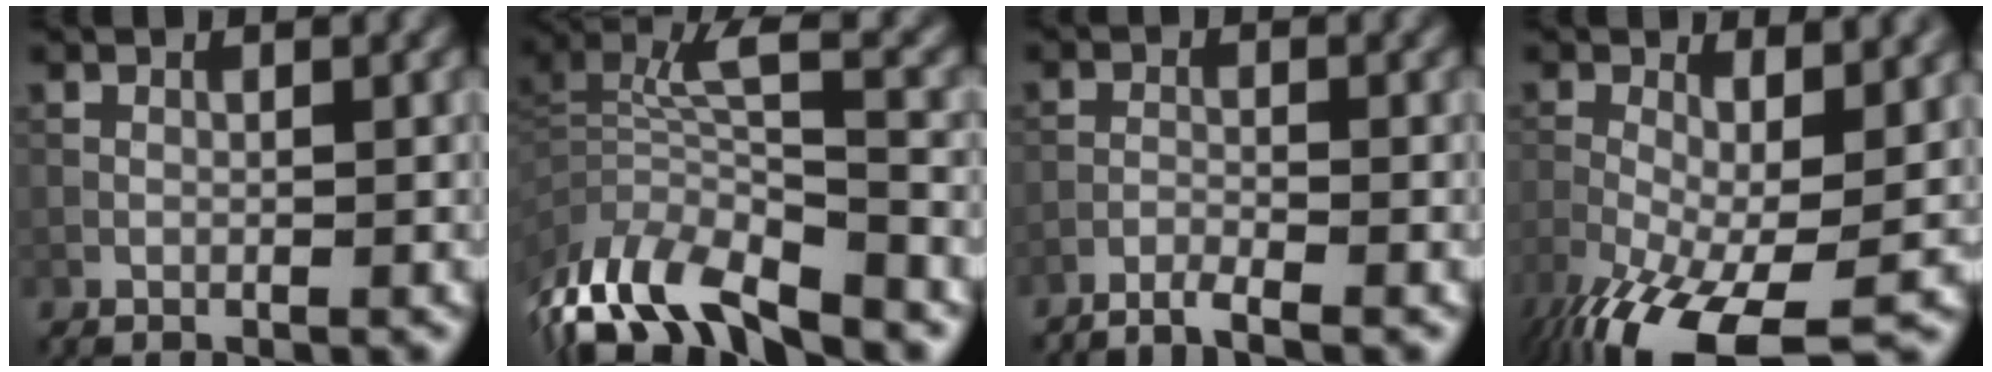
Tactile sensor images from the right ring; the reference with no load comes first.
{"total": 9.6, "force": [-5.0, 2.9, 7.7], "torque": [-0.158, 0.012, -0.086]}
{"total": 2.5, "force": [-2.1, 0.1, 1.3], "torque": [-0.030, 0.001, -0.049]}
{"total": 13.1, "force": [-5.6, 4.5, 10.9], "torque": [-0.223, -0.040, -0.088]}